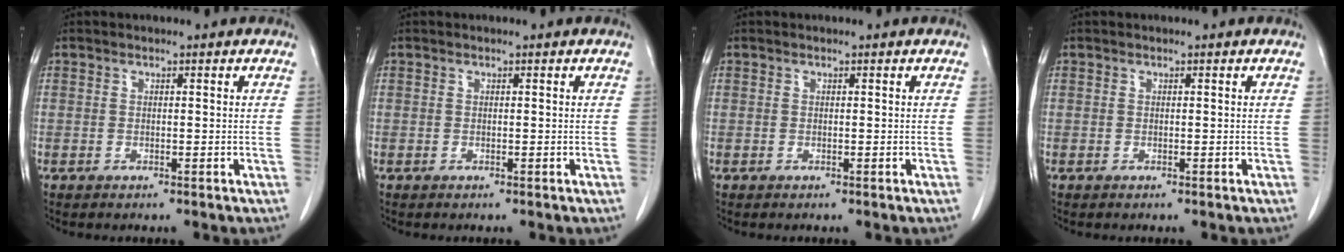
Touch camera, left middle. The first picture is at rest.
{"total": 0.0}
{"total": 0.0}
{"total": 0.0}